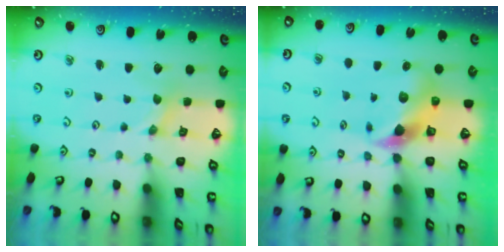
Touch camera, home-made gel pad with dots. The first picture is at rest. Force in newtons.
{"total": 7.8, "press": 7.7, "slide": 1.2}